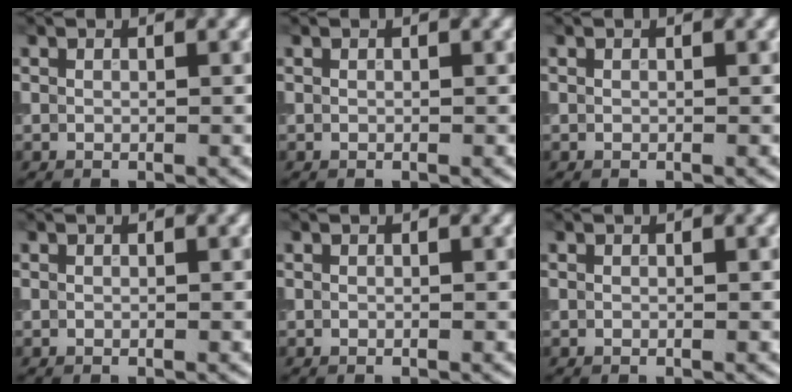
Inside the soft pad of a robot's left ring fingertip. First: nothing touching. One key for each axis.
{"total": 0.0}
{"total": 0.0}
{"total": 0.0}
{"total": 0.0}
{"total": 0.0}